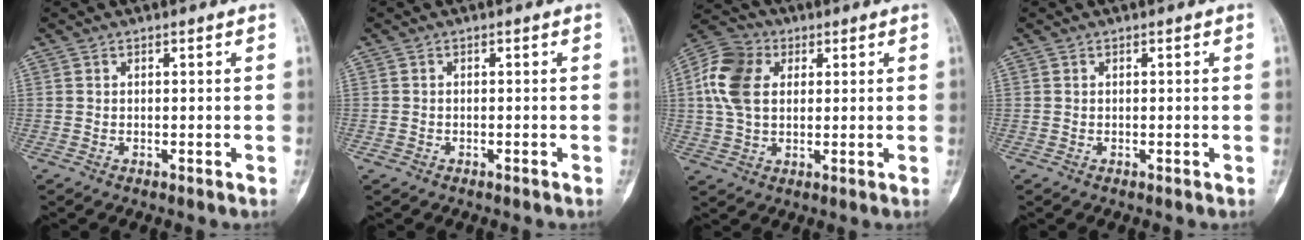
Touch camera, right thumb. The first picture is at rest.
{"total": 0.6, "force": [-0.4, 0.4, 0.1], "torque": [-0.007, 0.010, -0.004]}
{"total": 11.5, "force": [2.5, 8.1, 7.7], "torque": [-0.144, 0.015, 0.040]}
{"total": 0.0}